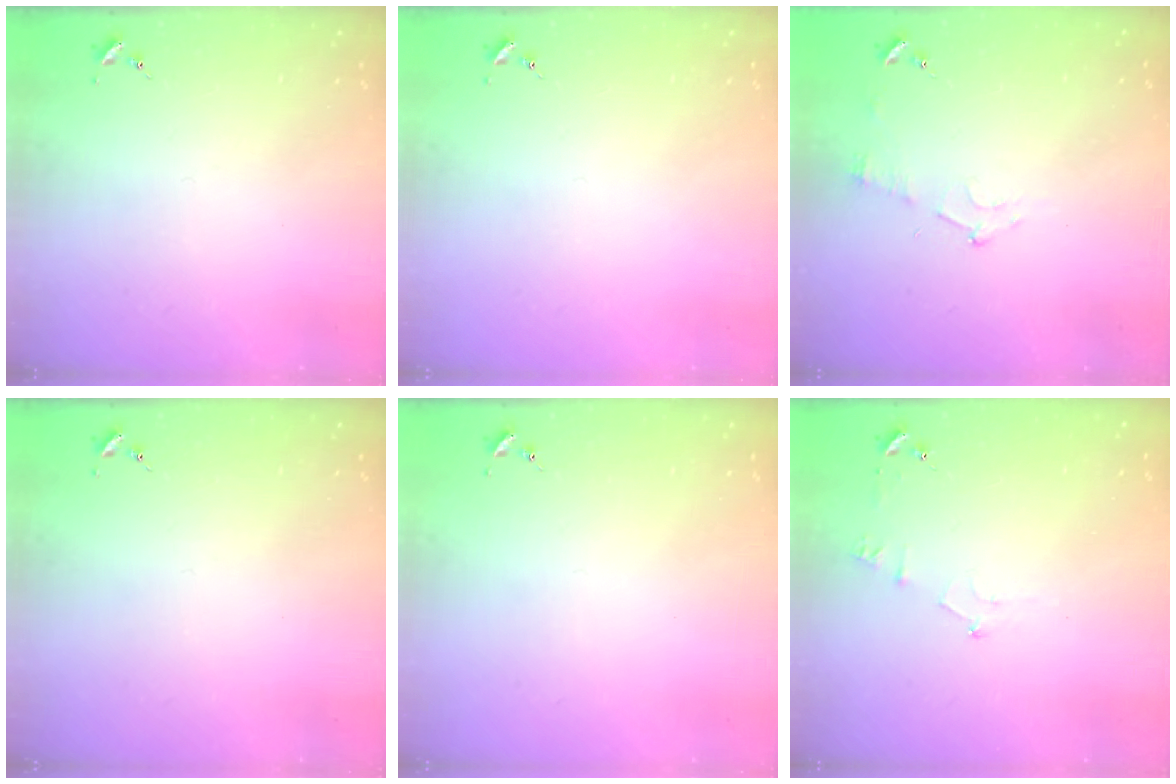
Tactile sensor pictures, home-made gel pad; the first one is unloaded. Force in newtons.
{"total": 0.0}
{"total": 6.8, "press": 6.7, "slide": 0.7}
{"total": 0.0}
{"total": 0.0}
{"total": 6.6, "press": 6.6, "slide": 0.9}